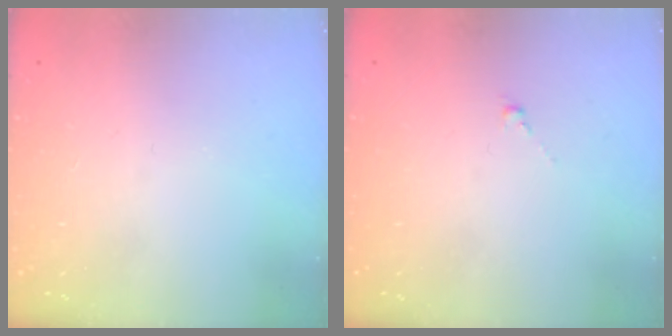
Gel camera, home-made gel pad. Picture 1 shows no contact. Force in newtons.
{"total": 0.5, "press": 0.3, "slide": 0.4}